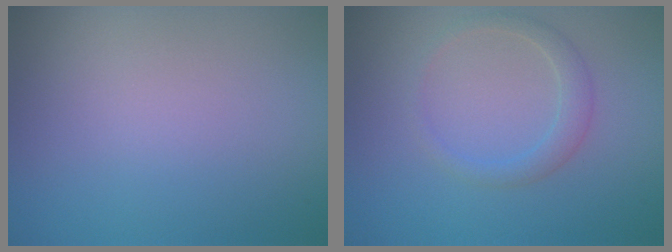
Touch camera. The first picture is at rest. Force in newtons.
{"total": 1.8, "press": 1.8, "slide": 0.0}